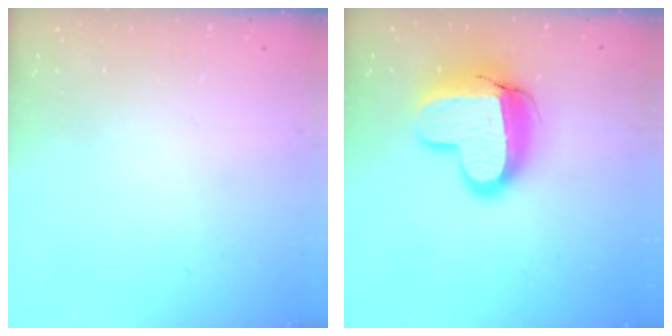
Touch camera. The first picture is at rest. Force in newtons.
{"total": 14.1, "press": 14.1, "slide": 1.1}